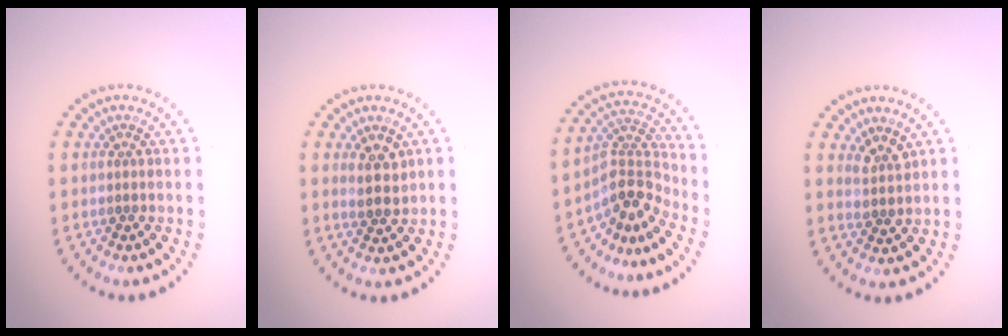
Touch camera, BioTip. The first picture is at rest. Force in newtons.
{"total": 2.4, "press": 2.1, "slide": 1.0}
{"total": 3.8, "press": 2.6, "slide": 2.8}
{"total": 1.8, "press": 1.4, "slide": 1.2}